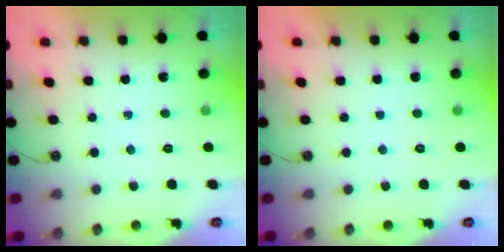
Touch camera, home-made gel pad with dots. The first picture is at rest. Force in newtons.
{"total": 0.0}